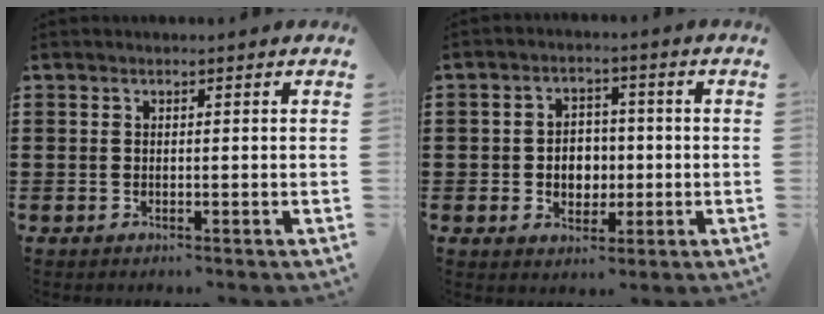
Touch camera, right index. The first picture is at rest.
{"total": 4.4, "force": [-0.7, 3.5, 2.5], "torque": [-0.041, 0.002, -0.020]}